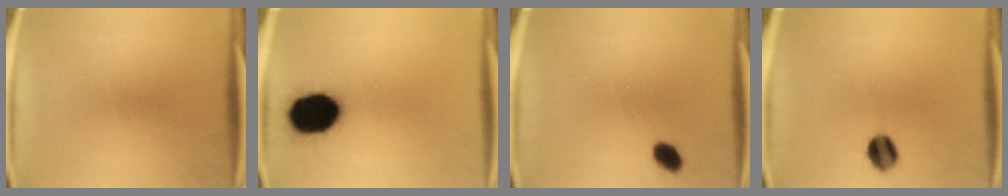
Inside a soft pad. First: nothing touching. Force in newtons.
{"total": 18.6}
{"total": 3.3}
{"total": 6.2}